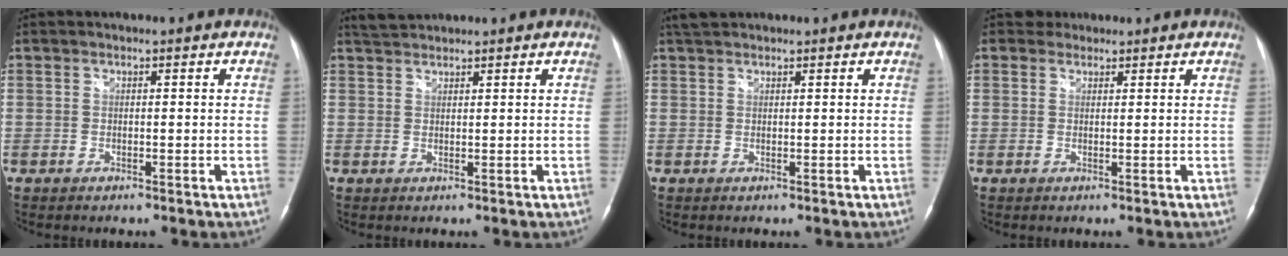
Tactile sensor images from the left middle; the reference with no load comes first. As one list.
[{"total": 2.2, "force": [2.2, -0.1, 0.1], "torque": [-0.011, 0.011, 0.047]}, {"total": 2.2, "force": [2.1, 0.6, 0.7], "torque": [-0.016, 0.015, 0.038]}, {"total": 1.5, "force": [1.3, 0.7, -0.5], "torque": [0.007, 0.007, 0.017]}]